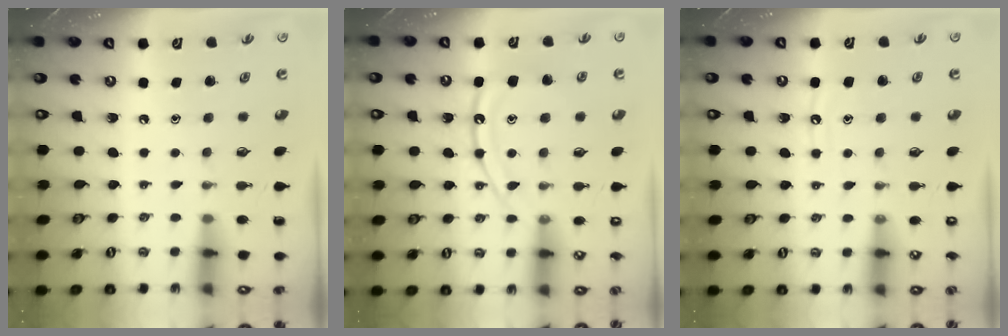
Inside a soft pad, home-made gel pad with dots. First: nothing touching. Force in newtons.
{"total": 12.8, "press": 12.7, "slide": 1.3}
{"total": 5.7, "press": 5.6, "slide": 0.6}